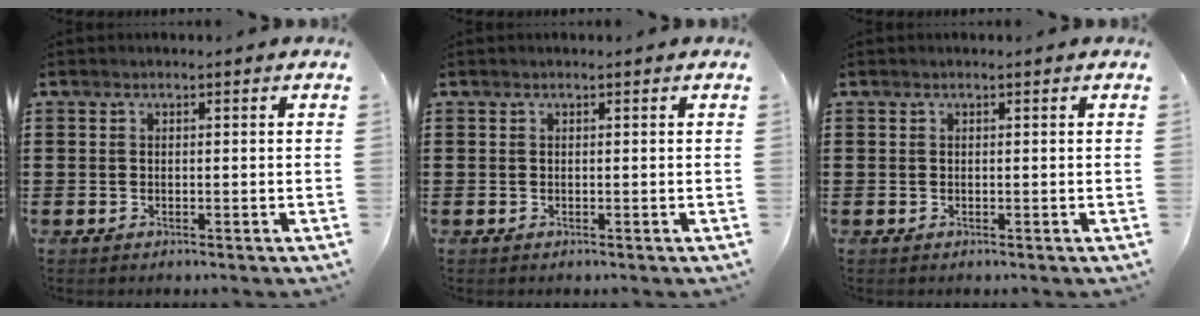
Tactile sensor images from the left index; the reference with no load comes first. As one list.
[{"total": 0.0}, {"total": 0.0}]